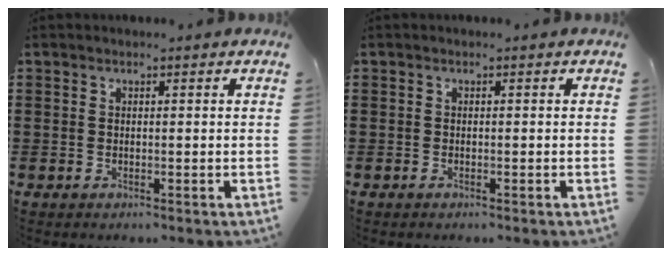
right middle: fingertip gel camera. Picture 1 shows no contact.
{"total": 0.0}